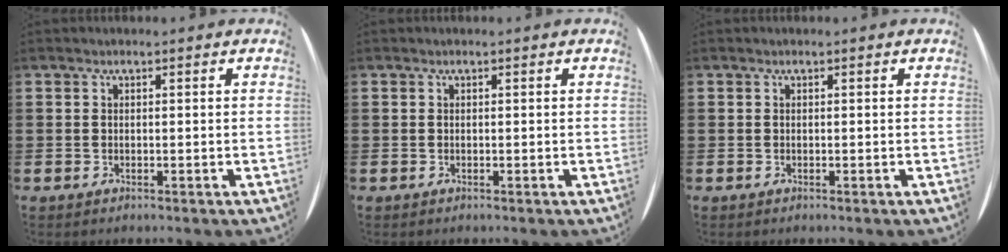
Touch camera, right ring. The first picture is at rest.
{"total": 0.0}
{"total": 0.0}